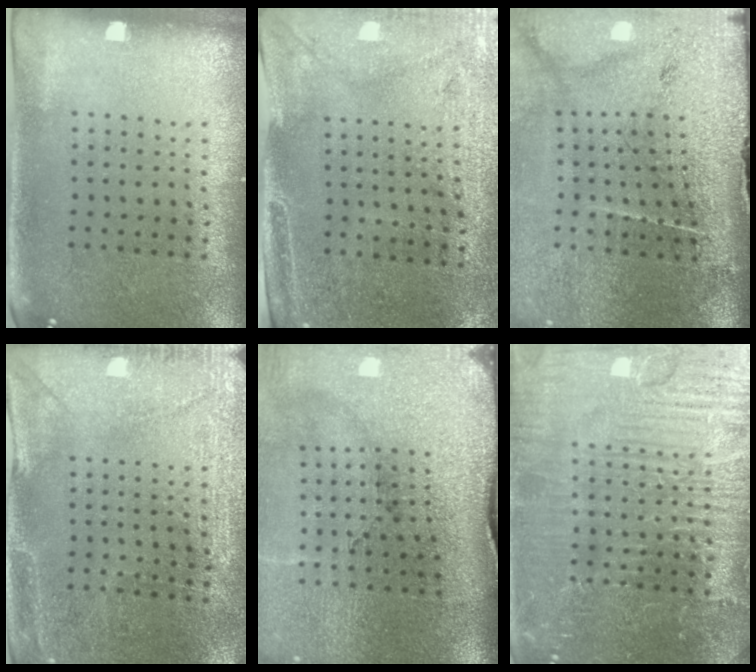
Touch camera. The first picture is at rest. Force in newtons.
{"total": 3.0, "press": 2.5, "slide": 1.6}
{"total": 3.8, "press": 3.3, "slide": 1.8}
{"total": 2.9, "press": 2.8, "slide": 0.6}
{"total": 4.5, "press": 3.6, "slide": 2.6}
{"total": 7.7, "press": 7.7, "slide": 1.0}